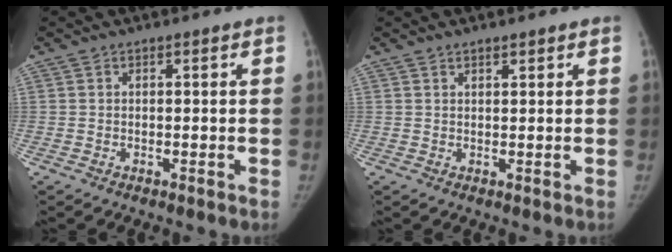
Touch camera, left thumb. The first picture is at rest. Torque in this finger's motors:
{"motor_torque": [-0.14, -0.10, 0.07, 0.40, 0.00]}